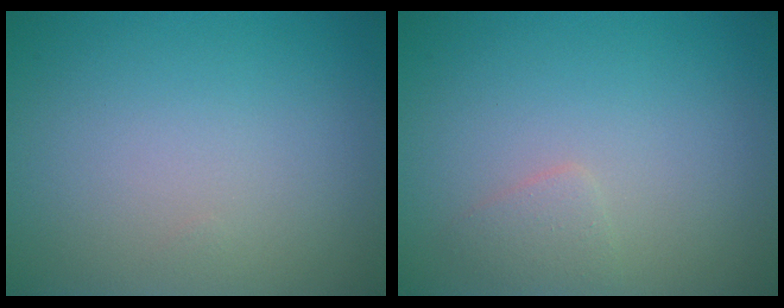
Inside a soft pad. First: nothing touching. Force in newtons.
{"total": 1.1, "press": 1.1, "slide": 0.0}